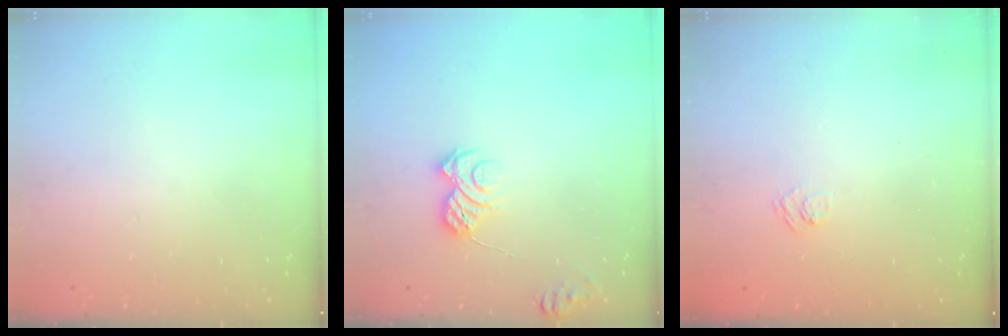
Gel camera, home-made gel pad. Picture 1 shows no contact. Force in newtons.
{"total": 7.7, "press": 7.7, "slide": 0.9}
{"total": 2.4, "press": 2.0, "slide": 1.3}